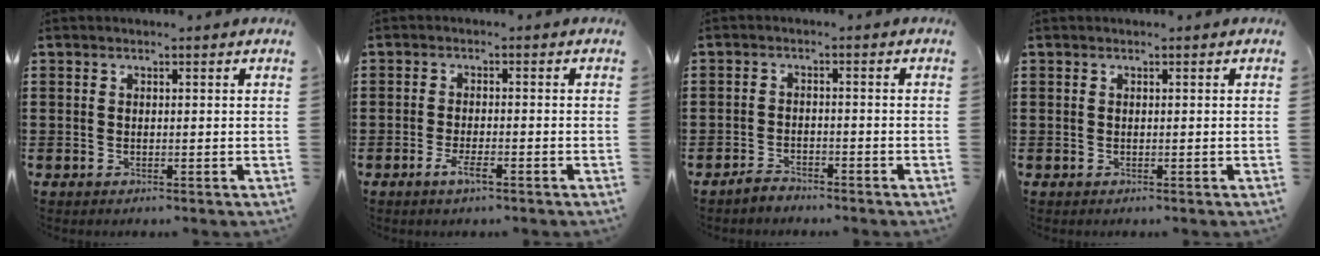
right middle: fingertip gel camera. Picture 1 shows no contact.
{"total": 2.9, "force": [-1.5, 0.5, 2.4], "torque": [-0.047, -0.002, -0.029]}
{"total": 2.0, "force": [-2.0, 0.4, 0.3], "torque": [-0.011, 0.002, -0.040]}
{"total": 0.0}